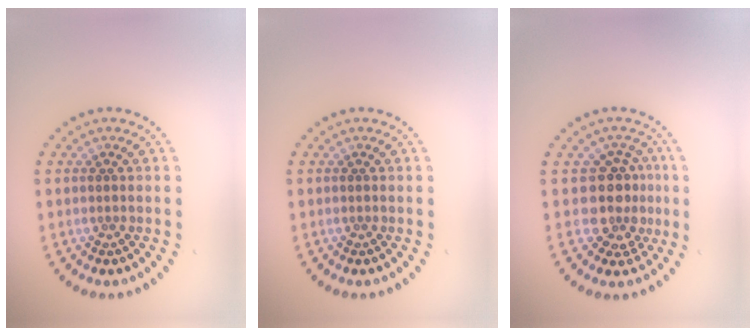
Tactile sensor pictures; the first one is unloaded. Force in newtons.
{"total": 0.0}
{"total": 3.6, "press": 2.8, "slide": 2.3}